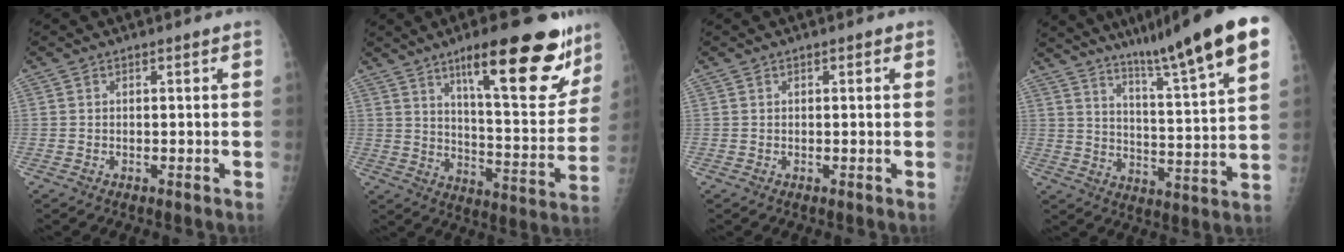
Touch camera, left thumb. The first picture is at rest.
{"total": 23.1, "force": [13.8, 6.2, 17.4], "torque": [-0.208, -0.065, 0.208]}
{"total": 0.9, "force": [0.5, 0.5, 0.6], "torque": [-0.004, 0.000, 0.003]}
{"total": 20.8, "force": [14.2, 0.9, 15.2], "torque": [-0.209, -0.056, 0.207]}